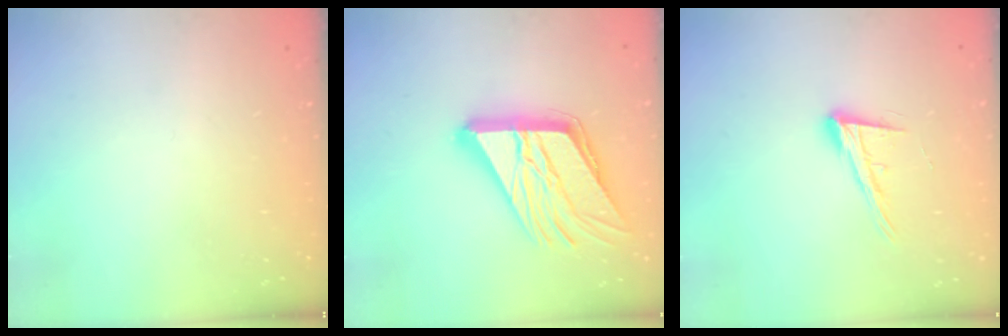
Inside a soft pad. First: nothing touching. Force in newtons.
{"total": 21.5, "press": 21.3, "slide": 2.9}
{"total": 13.2, "press": 12.7, "slide": 3.4}